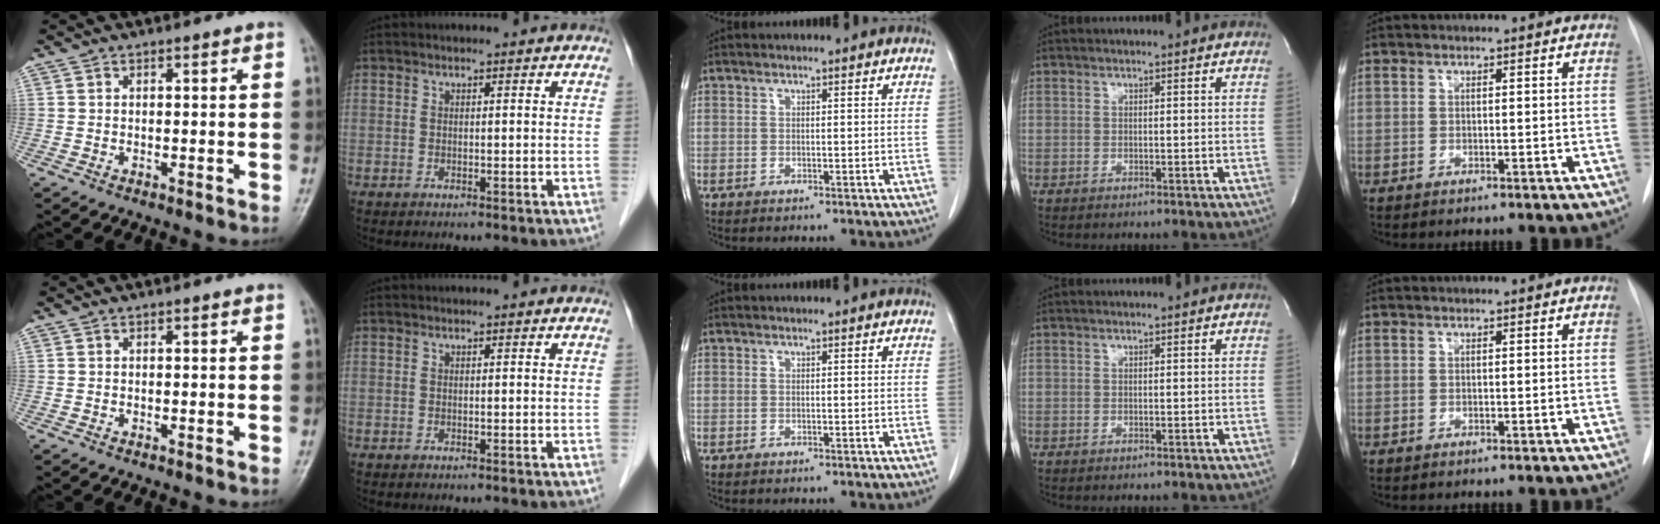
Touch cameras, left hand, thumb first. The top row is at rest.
{}